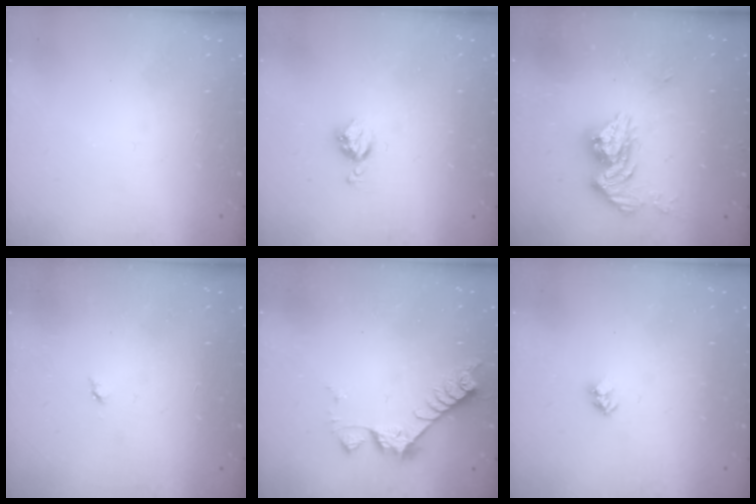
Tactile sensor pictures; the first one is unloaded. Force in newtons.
{"total": 4.2, "press": 4.2, "slide": 0.5}
{"total": 12.8, "press": 12.8, "slide": 1.1}
{"total": 2.8, "press": 2.8, "slide": 0.4}
{"total": 7.0, "press": 7.0, "slide": 0.5}
{"total": 2.4, "press": 2.4, "slide": 0.2}